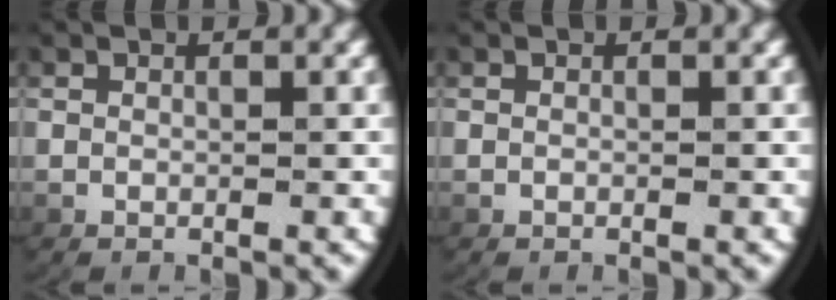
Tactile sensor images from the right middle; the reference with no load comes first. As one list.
[{"total": 0.0}]